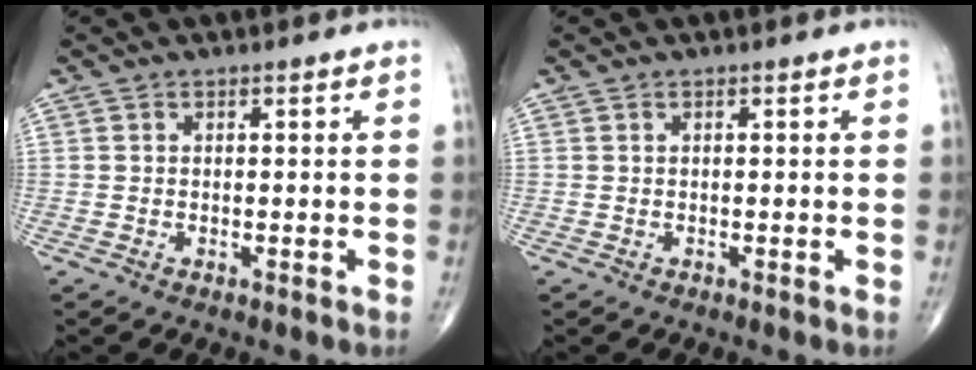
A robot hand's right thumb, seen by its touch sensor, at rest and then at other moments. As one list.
[{"total": 0.0}]